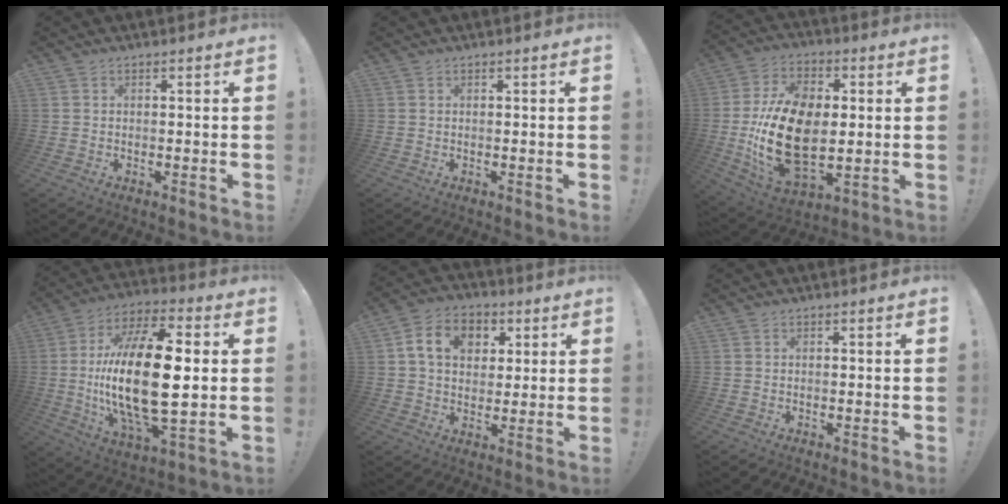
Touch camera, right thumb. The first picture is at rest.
{"total": 0.0}
{"total": 22.6, "force": [-1.0, 14.1, 17.7], "torque": [-0.363, 0.001, -0.009]}
{"total": 26.0, "force": [0.0, 10.7, 23.7], "torque": [-0.476, -0.008, -0.008]}
{"total": 11.8, "force": [3.6, 9.1, 6.6], "torque": [-0.096, 0.004, 0.067]}
{"total": 0.0}